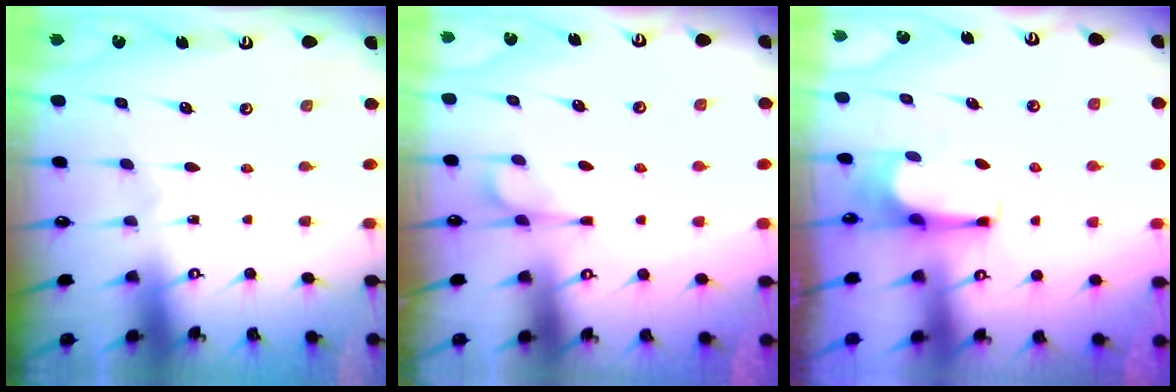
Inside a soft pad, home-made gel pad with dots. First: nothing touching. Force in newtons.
{"total": 1.6, "press": 1.0, "slide": 1.2}
{"total": 2.5, "press": 2.4, "slide": 0.4}